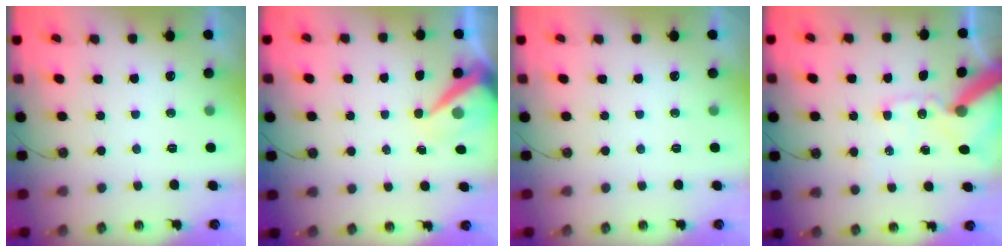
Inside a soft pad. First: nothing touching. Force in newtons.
{"total": 8.5, "press": 8.5, "slide": 0.8}
{"total": 0.0}
{"total": 14.1, "press": 13.9, "slide": 2.2}